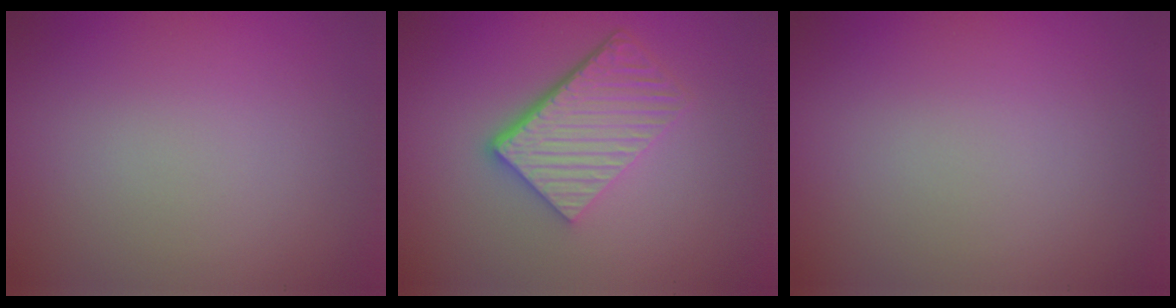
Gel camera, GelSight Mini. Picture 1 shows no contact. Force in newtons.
{"total": 5.6, "press": 3.8, "slide": 4.1}
{"total": 0.0}